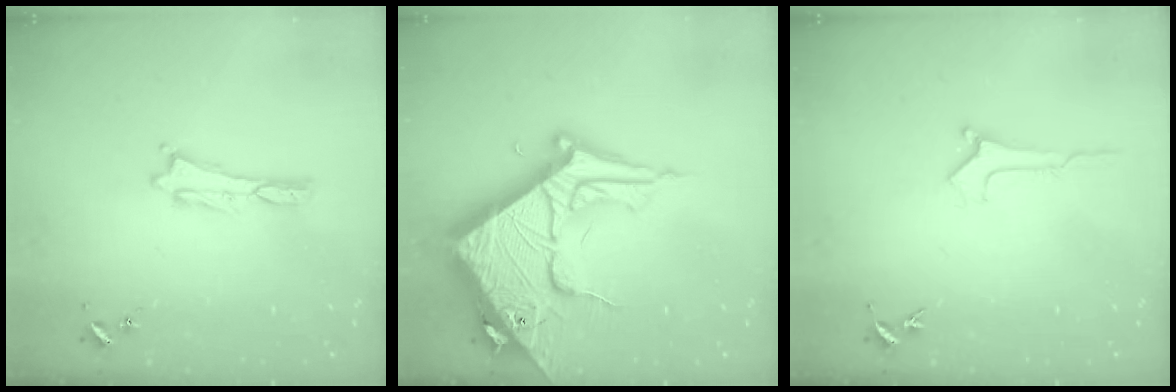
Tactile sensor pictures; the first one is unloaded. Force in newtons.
{"total": 14.6, "press": 14.5, "slide": 1.6}
{"total": 0.0}